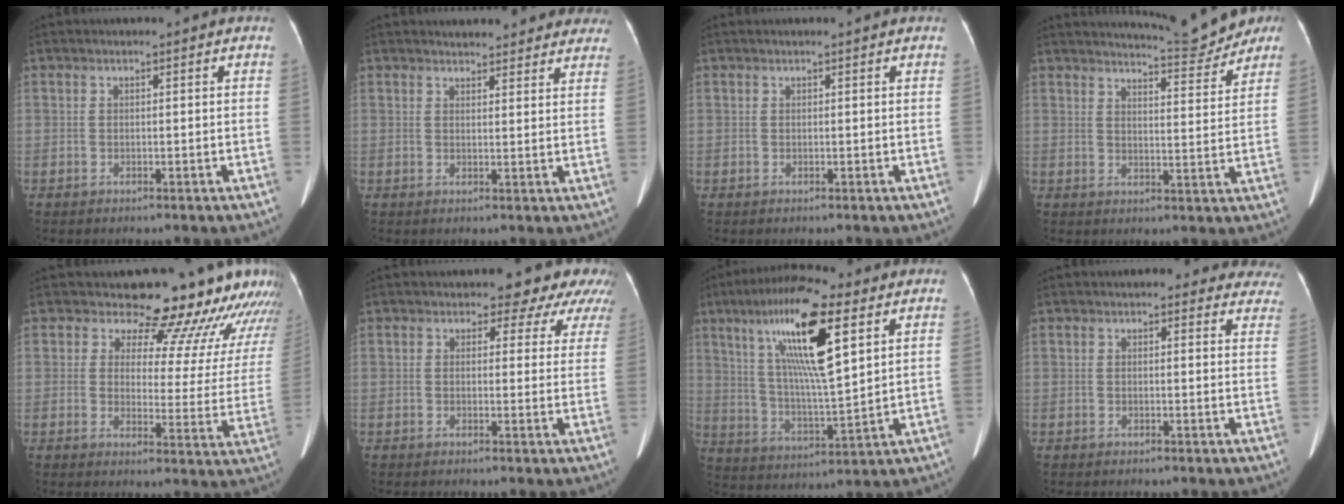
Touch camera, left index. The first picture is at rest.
{"total": 12.8, "force": [11.8, 3.5, 3.6], "torque": [-0.013, 0.002, 0.120]}
{"total": 1.2, "force": [1.1, -0.1, 0.4], "torque": [-0.008, 0.014, 0.016]}
{"total": 9.6, "force": [9.2, 1.2, 2.5], "torque": [-0.036, -0.008, 0.112]}
{"total": 19.0, "force": [18.0, 4.4, 4.0], "torque": [-0.028, -0.093, 0.180]}
{"total": 8.3, "force": [7.0, 4.0, 2.0], "torque": [0.007, -0.003, 0.051]}
{"total": 16.9, "force": [7.4, 2.7, 14.9], "torque": [-0.283, 0.011, 0.131]}
{"total": 12.7, "force": [11.5, 3.7, 4.1], "torque": [-0.002, -0.006, 0.102]}